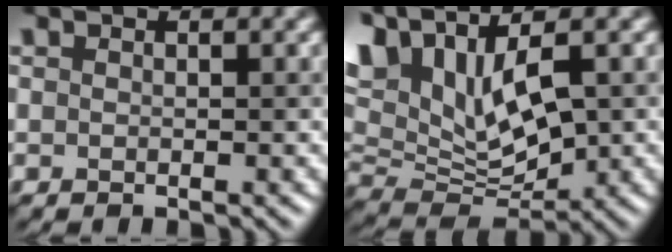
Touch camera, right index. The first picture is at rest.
{"total": 10.8, "force": [4.0, 5.7, 8.3], "torque": [-0.189, 0.016, 0.071]}